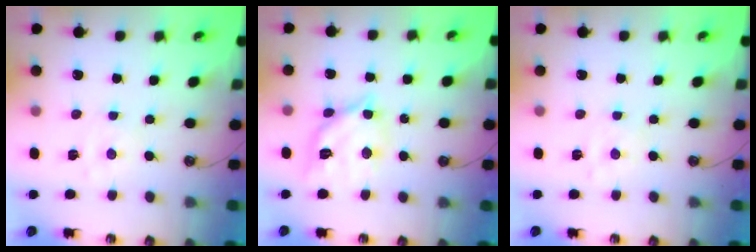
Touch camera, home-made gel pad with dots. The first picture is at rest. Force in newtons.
{"total": 14.7, "press": 14.6, "slide": 1.2}
{"total": 0.6, "press": 0.6, "slide": 0.2}